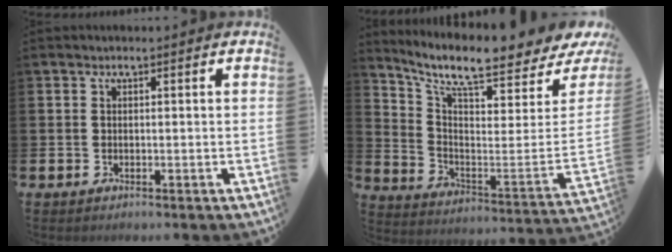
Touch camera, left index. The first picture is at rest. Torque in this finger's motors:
{"motor_torque": [0.28, -1.17, 1.05, 0.21]}